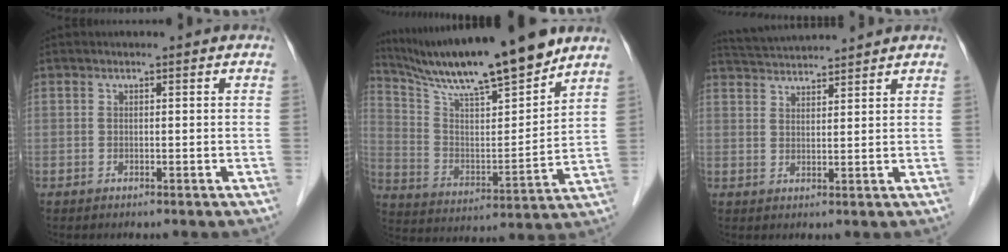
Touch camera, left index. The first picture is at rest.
{"total": 19.0, "force": [16.1, 0.7, 9.9], "torque": [-0.174, -0.006, 0.277]}
{"total": 7.1, "force": [6.9, -0.6, 1.6], "torque": [-0.037, 0.028, 0.114]}